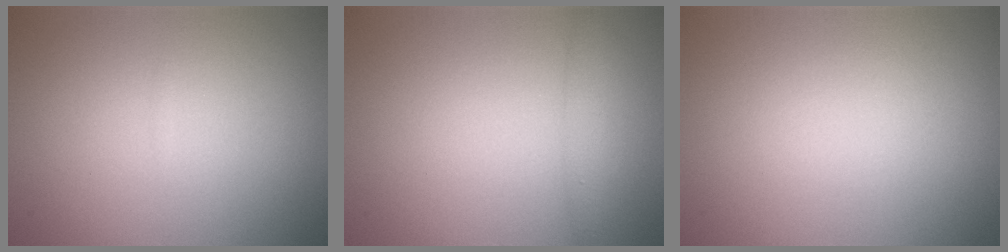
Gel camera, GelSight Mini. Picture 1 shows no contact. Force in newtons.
{"total": 1.1, "press": 1.1, "slide": 0.1}
{"total": 0.0}